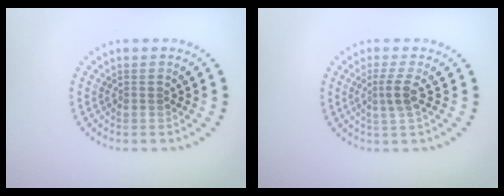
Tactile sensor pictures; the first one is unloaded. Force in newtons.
{"total": 2.0, "press": 1.4, "slide": 1.3}